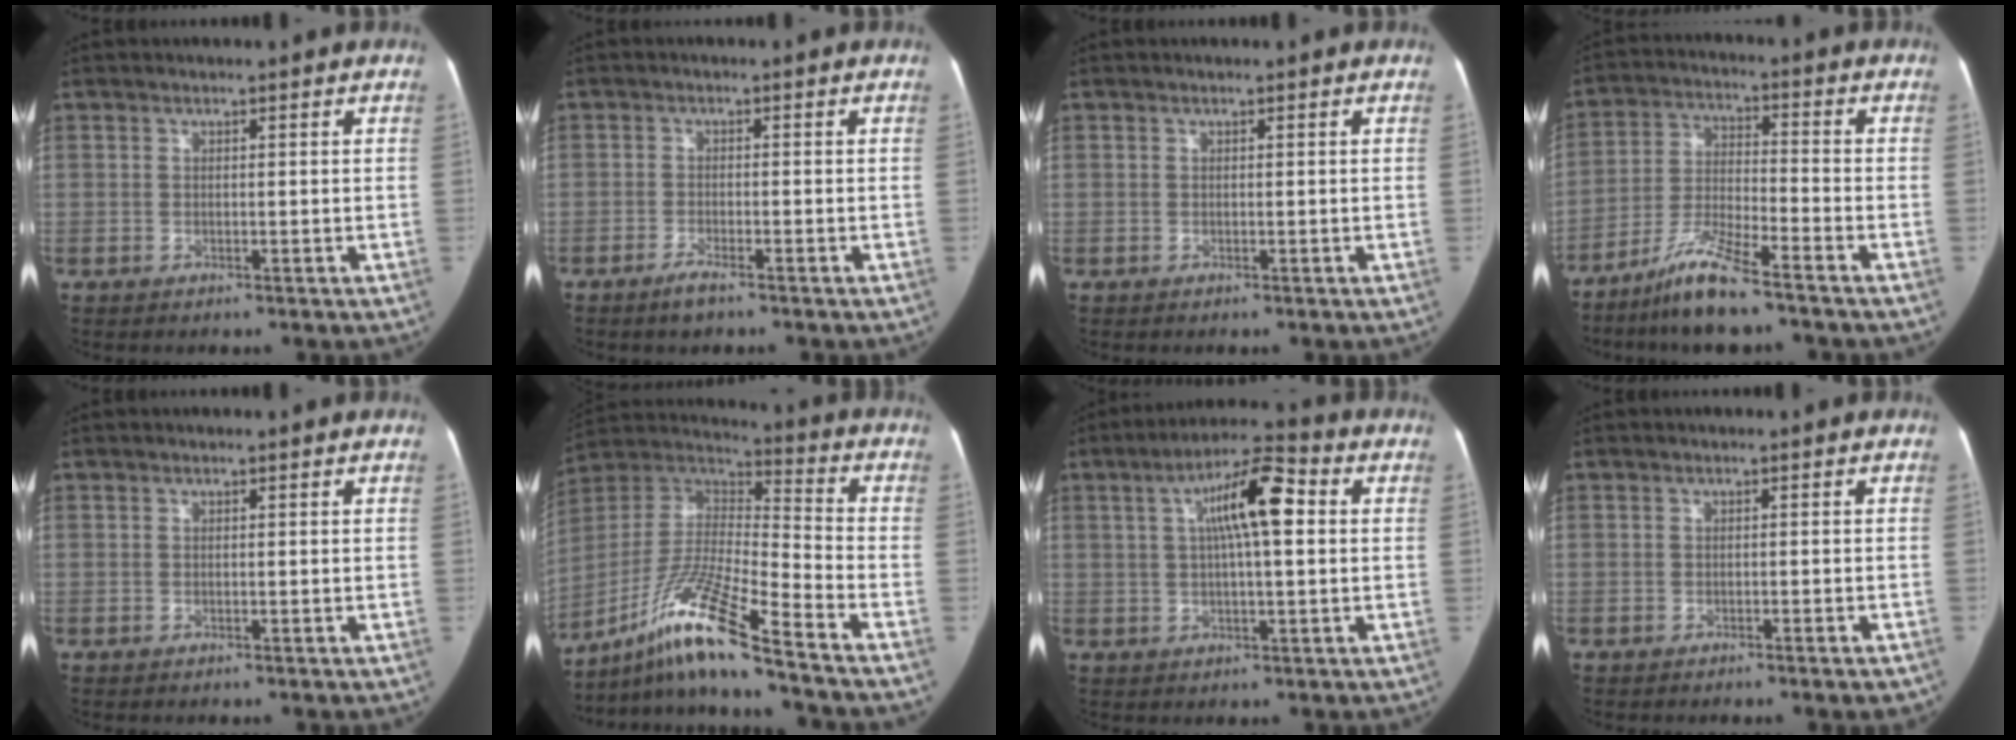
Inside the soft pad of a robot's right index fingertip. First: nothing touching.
{"total": 1.8, "force": [-1.5, 0.2, 1.1], "torque": [-0.029, -0.003, -0.025]}
{"total": 0.0}
{"total": 9.1, "force": [-7.0, 0.5, 5.8], "torque": [-0.121, -0.022, -0.134]}
{"total": 0.0}
{"total": 17.6, "force": [-12.7, -0.2, 12.2], "torque": [-0.264, -0.009, -0.233]}
{"total": 10.2, "force": [2.1, 2.0, 9.7], "torque": [-0.169, 0.031, 0.030]}
{"total": 2.0, "force": [-1.6, 0.2, 1.2], "torque": [-0.011, -0.003, -0.019]}